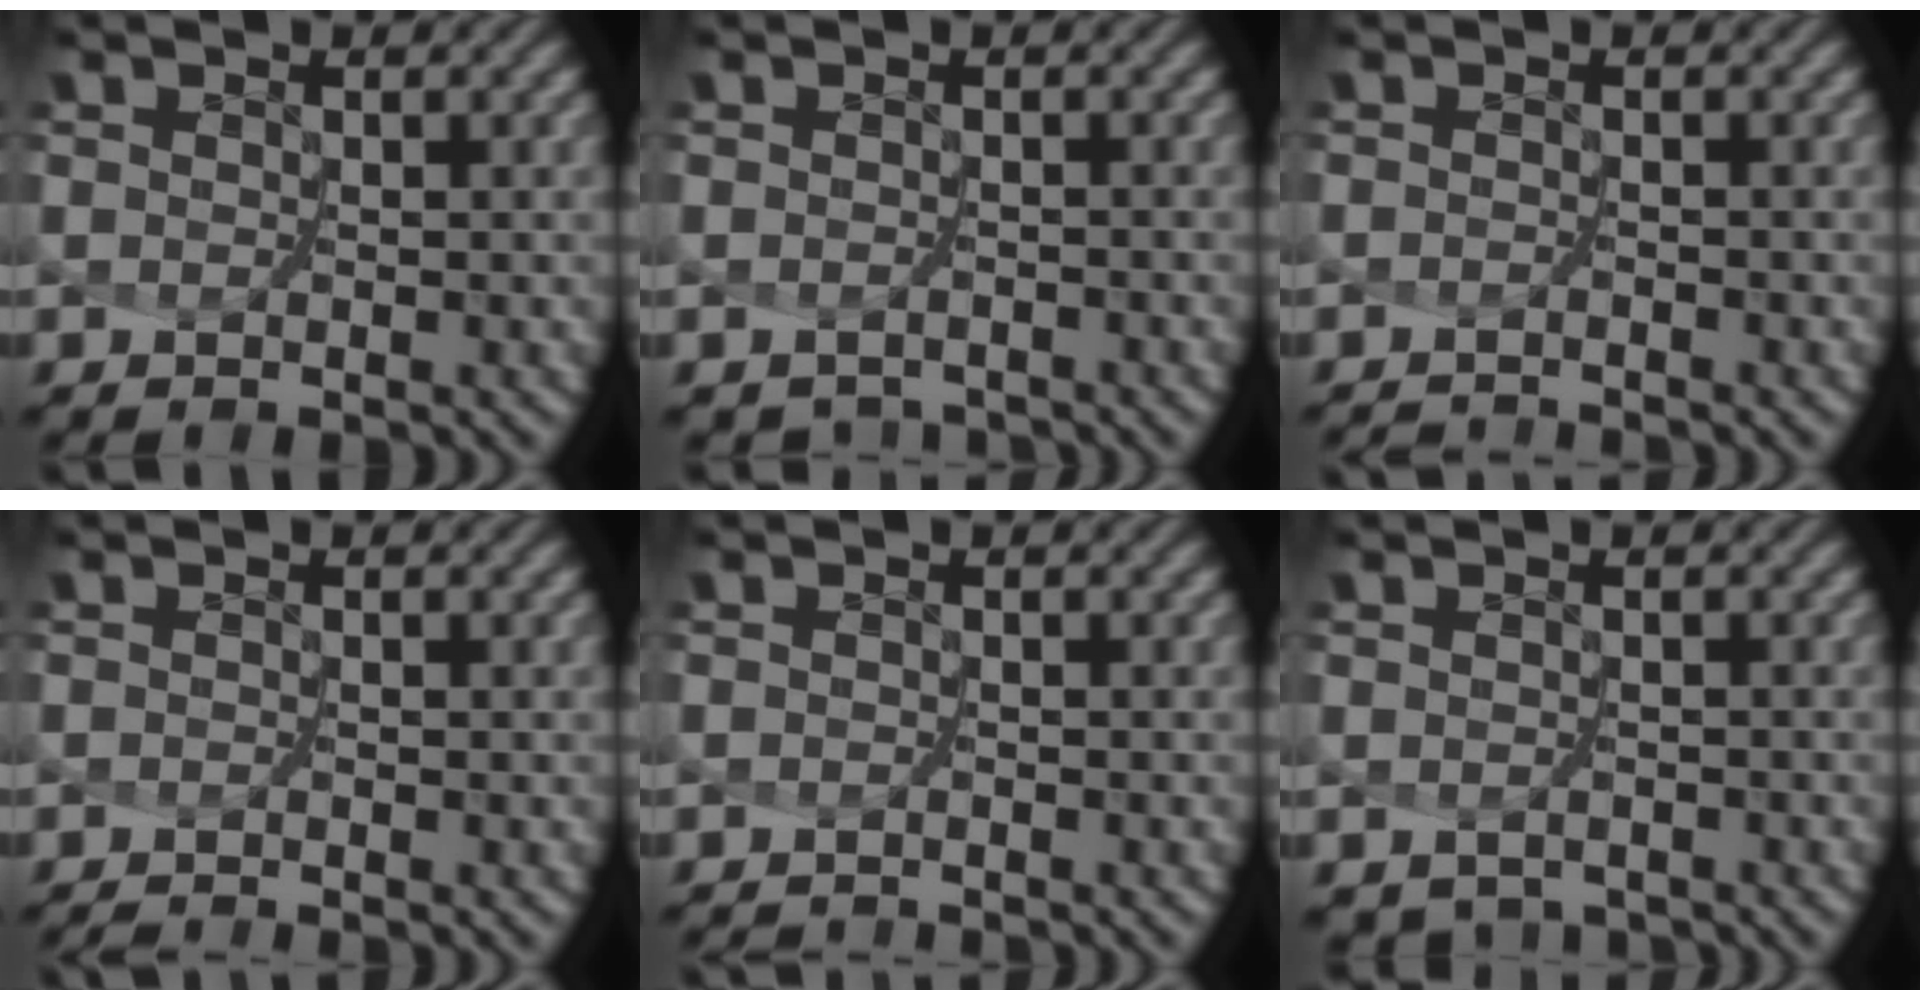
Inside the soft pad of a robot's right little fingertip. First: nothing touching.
{"total": 1.9, "force": [-1.7, 0.6, -0.2], "torque": [0.002, -0.011, -0.032]}
{"total": 2.0, "force": [-1.9, -0.5, -0.3], "torque": [-0.001, -0.014, -0.033]}
{"total": 1.2, "force": [-1.1, -0.5, 0.0], "torque": [-0.009, -0.010, -0.023]}
{"total": 1.6, "force": [-1.5, -0.6, -0.4], "torque": [-0.002, -0.014, -0.026]}
{"total": 1.9, "force": [-1.6, 1.0, 0.1], "torque": [-0.005, -0.012, -0.026]}